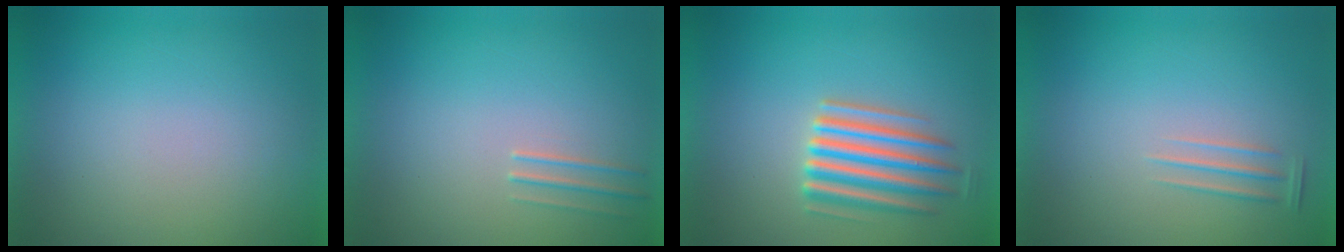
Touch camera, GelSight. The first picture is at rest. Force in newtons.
{"total": 1.5}
{"total": 5.5}
{"total": 1.2}